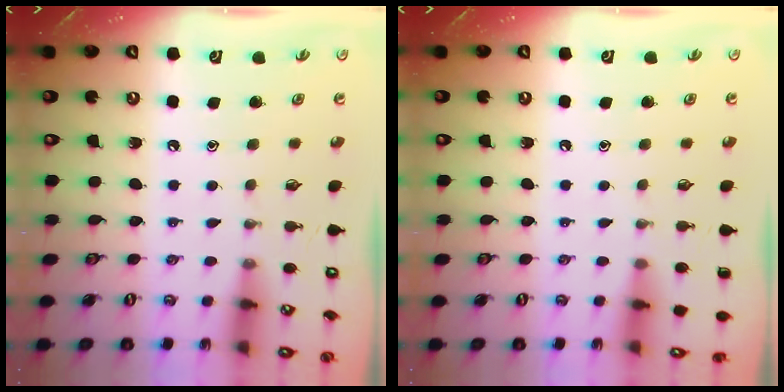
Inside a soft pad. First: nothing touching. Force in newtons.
{"total": 0.0}